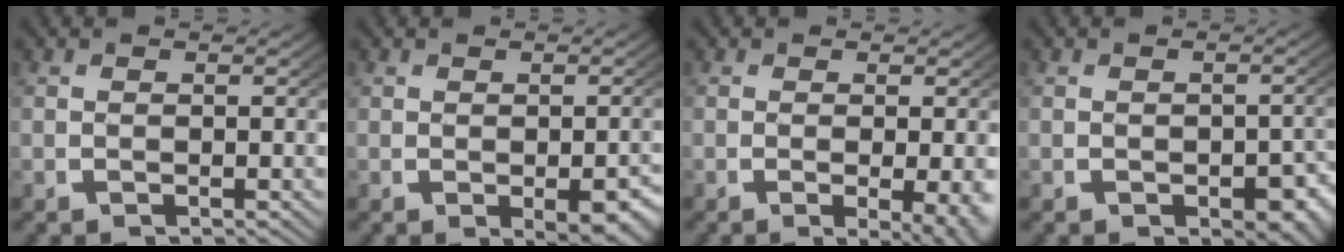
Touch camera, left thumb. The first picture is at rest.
{"total": 3.0, "force": [-0.8, 1.4, 2.5], "torque": [-0.033, -0.017, 0.000]}
{"total": 3.9, "force": [-0.9, 1.2, 3.7], "torque": [-0.057, -0.019, -0.004]}
{"total": 3.4, "force": [-1.0, 2.2, 2.4], "torque": [-0.032, -0.021, -0.003]}